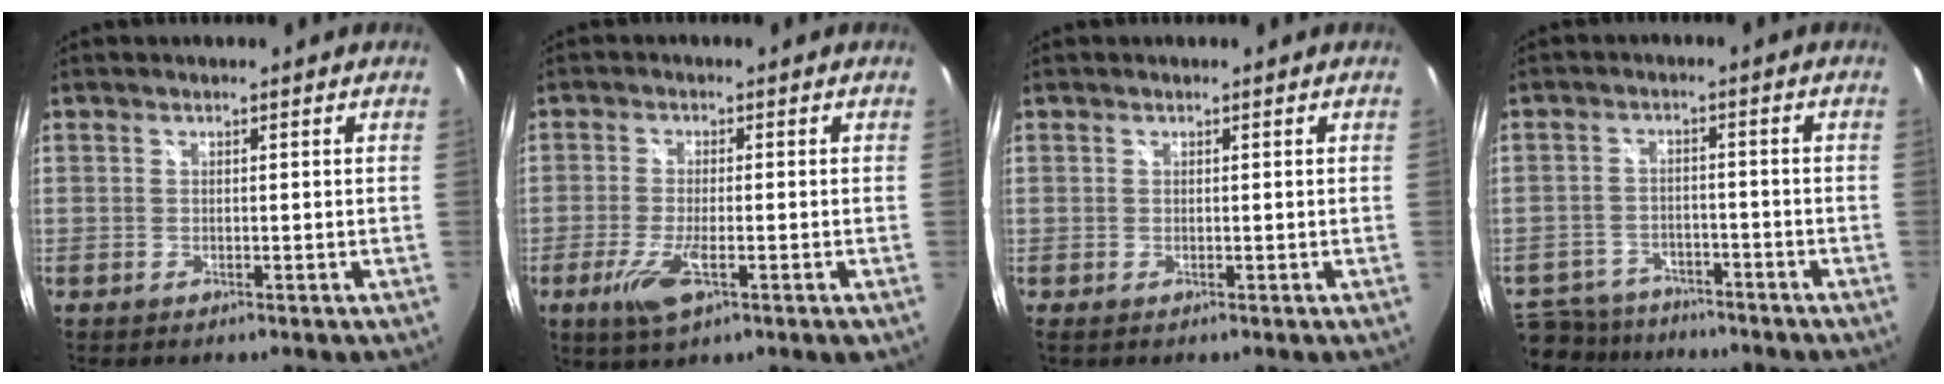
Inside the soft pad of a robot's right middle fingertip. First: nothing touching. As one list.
[{"total": 6.7, "force": [-3.0, 1.4, 5.8], "torque": [-0.126, -0.017, -0.056]}, {"total": 0.0}, {"total": 13.7, "force": [-11.2, 6.5, 4.5], "torque": [-0.130, -0.003, -0.175]}]